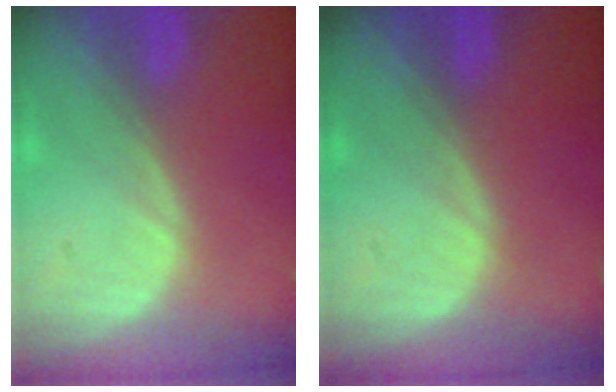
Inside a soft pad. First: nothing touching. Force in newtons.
{"total": 0.0}